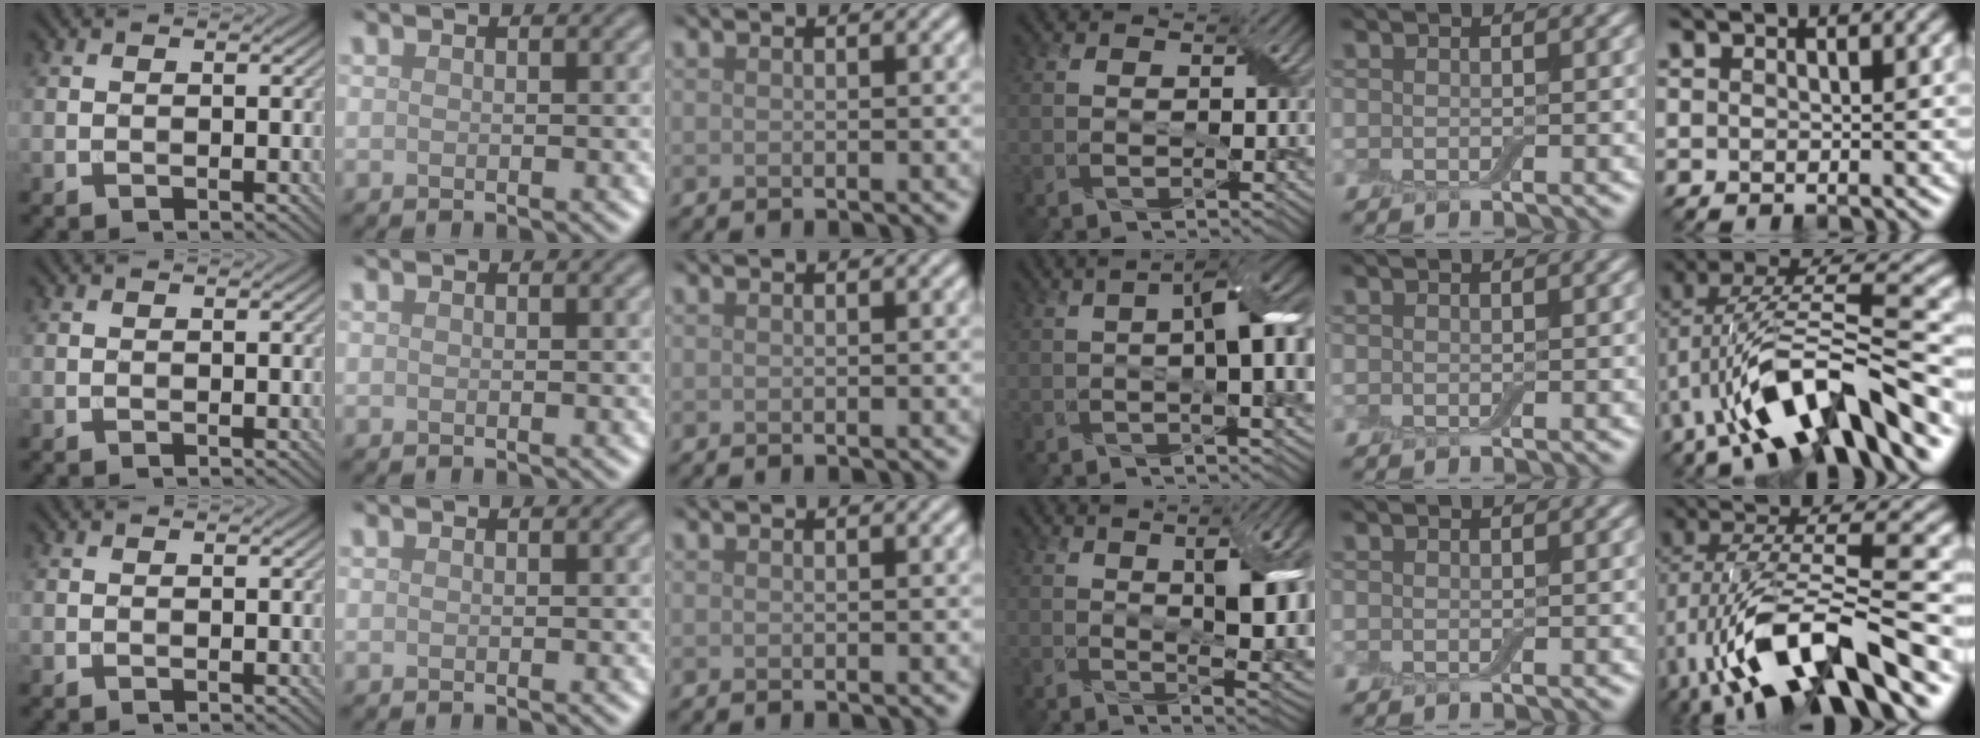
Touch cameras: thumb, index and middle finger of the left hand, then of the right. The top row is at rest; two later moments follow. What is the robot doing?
{"motion": "peel", "object": "aluminum foil"}